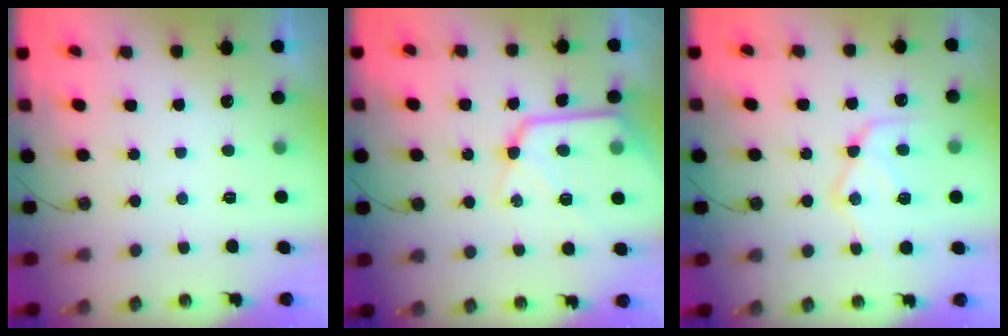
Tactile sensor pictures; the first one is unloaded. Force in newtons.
{"total": 17.0, "press": 16.9, "slide": 1.8}
{"total": 15.3, "press": 15.2, "slide": 0.9}